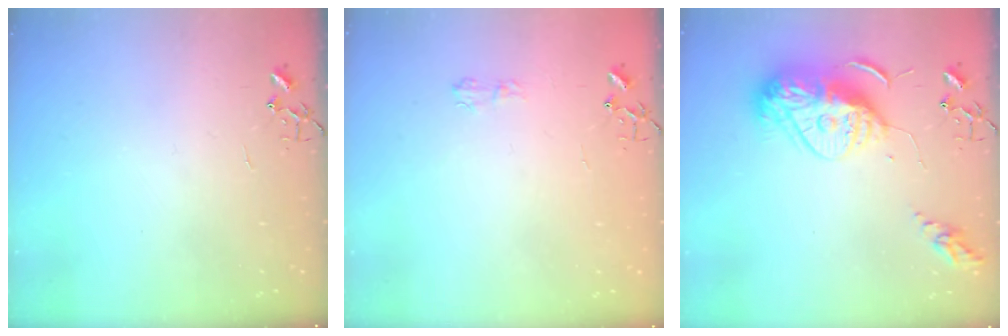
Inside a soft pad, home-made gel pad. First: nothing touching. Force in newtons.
{"total": 5.0, "press": 5.0, "slide": 0.6}
{"total": 14.7, "press": 14.6, "slide": 1.3}